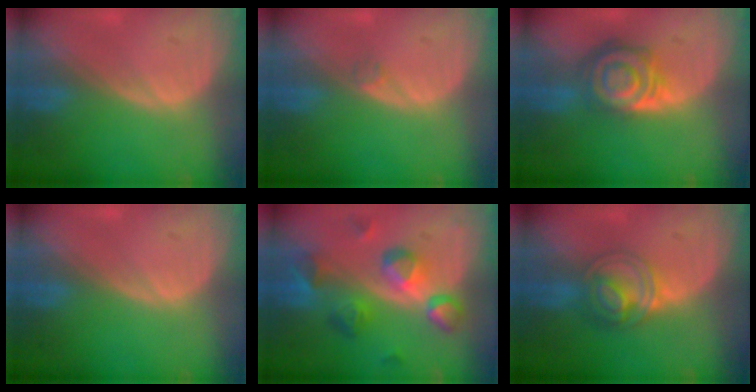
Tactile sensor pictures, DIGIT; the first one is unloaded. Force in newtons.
{"total": 0.8, "press": 0.8, "slide": 0.1}
{"total": 8.1, "press": 7.1, "slide": 3.8}
{"total": 0.0}
{"total": 9.5, "press": 8.4, "slide": 4.5}
{"total": 6.3, "press": 5.5, "slide": 3.2}